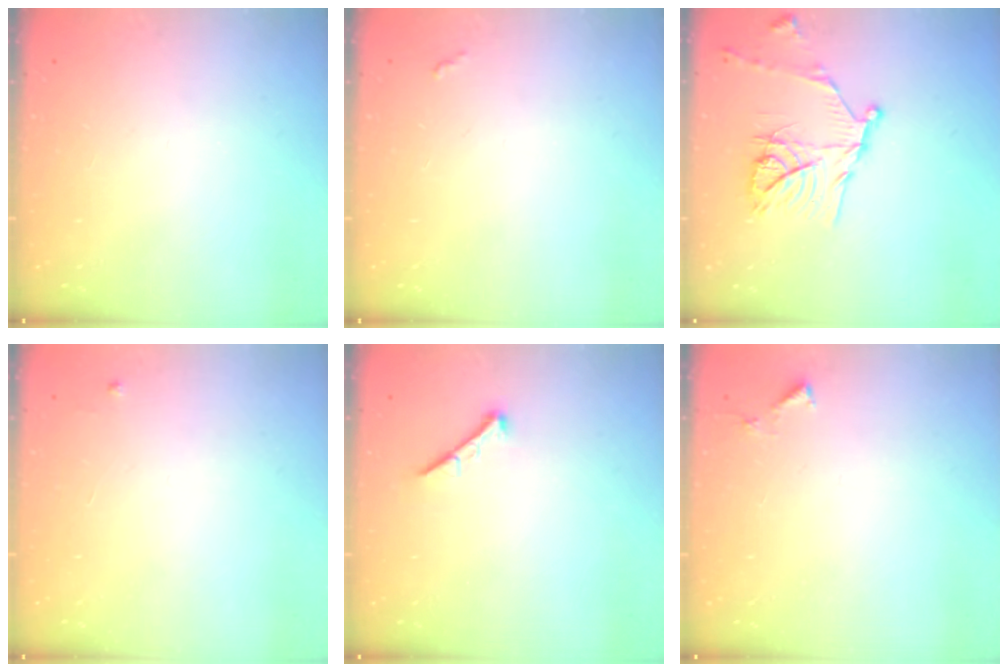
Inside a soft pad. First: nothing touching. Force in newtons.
{"total": 2.8, "press": 2.8, "slide": 0.4}
{"total": 16.1, "press": 16.1, "slide": 1.3}
{"total": 2.4, "press": 2.4, "slide": 0.4}
{"total": 0.0}
{"total": 3.2, "press": 3.2, "slide": 0.2}